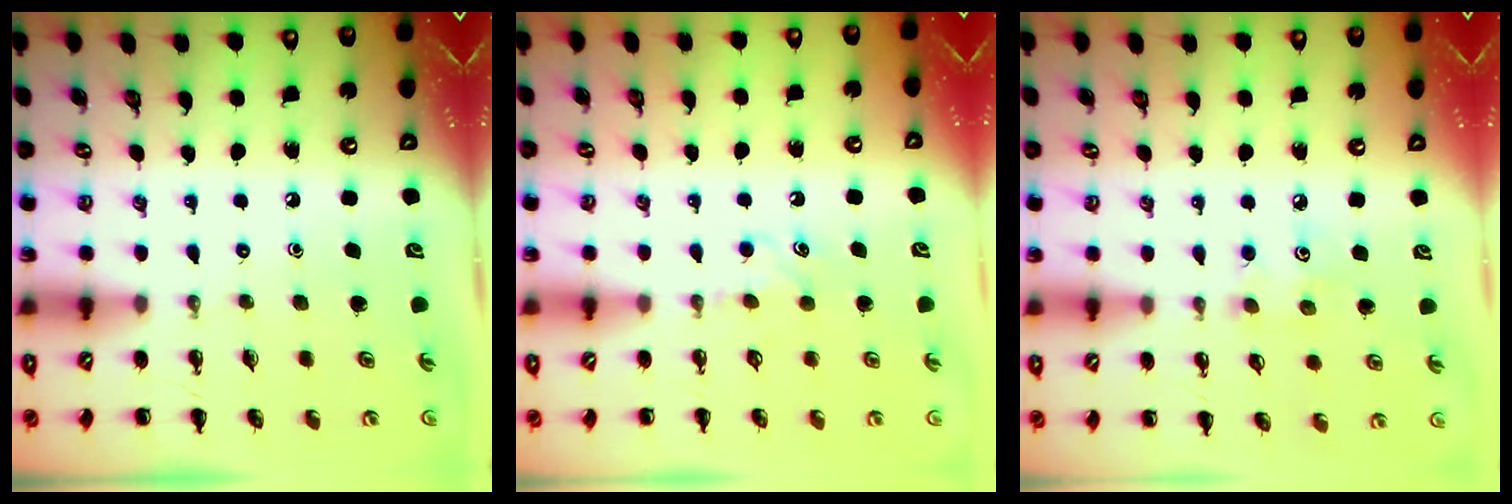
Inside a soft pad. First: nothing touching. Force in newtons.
{"total": 5.1, "press": 4.8, "slide": 1.5}
{"total": 3.4, "press": 3.3, "slide": 0.7}